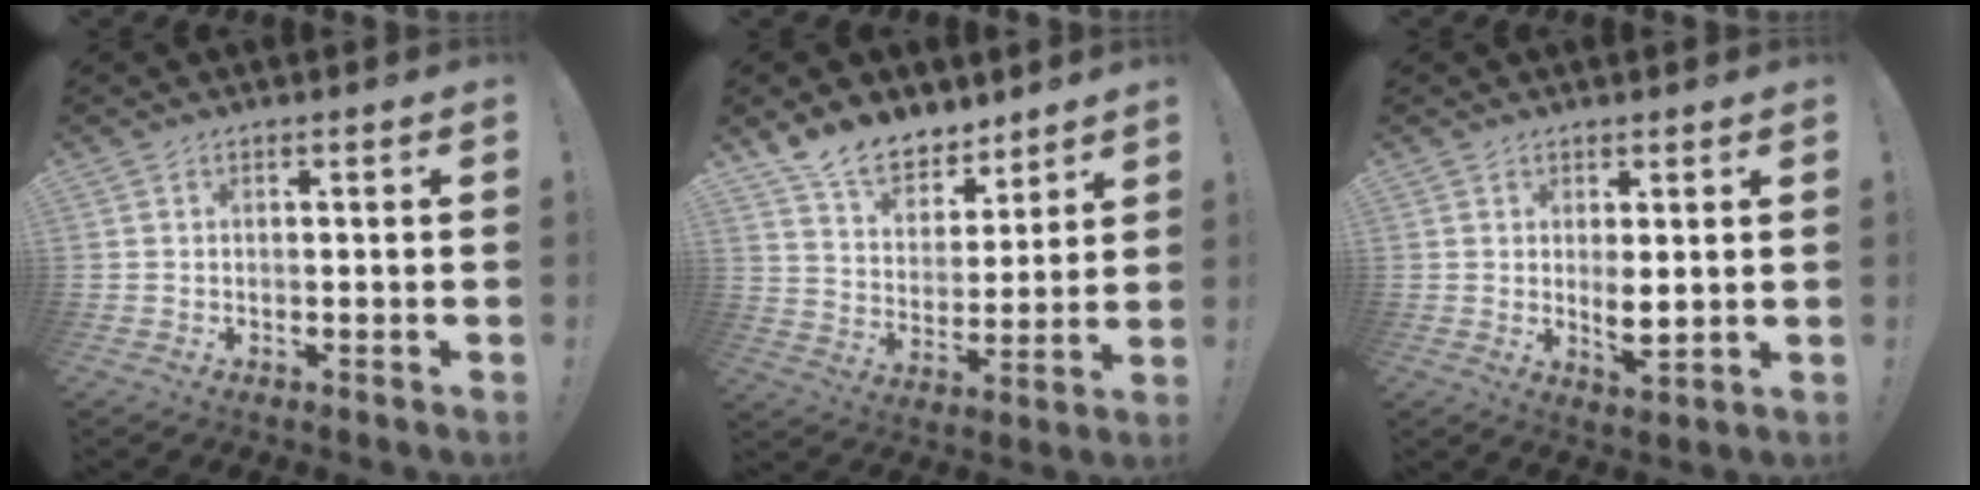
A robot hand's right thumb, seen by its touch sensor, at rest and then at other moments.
{"total": 12.5, "force": [10.2, 6.3, 3.5], "torque": [-0.074, -0.075, 0.196]}
{"total": 4.5, "force": [1.6, 1.7, 3.8], "torque": [-0.041, -0.021, 0.029]}